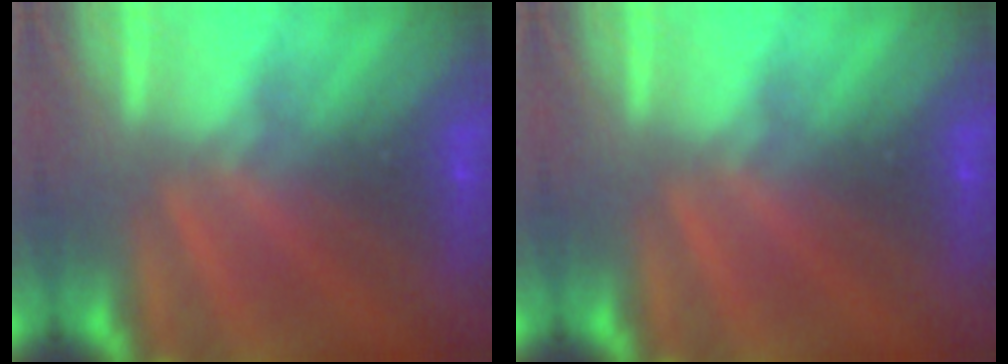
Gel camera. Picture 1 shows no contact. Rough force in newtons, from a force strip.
{"total": 0.0}